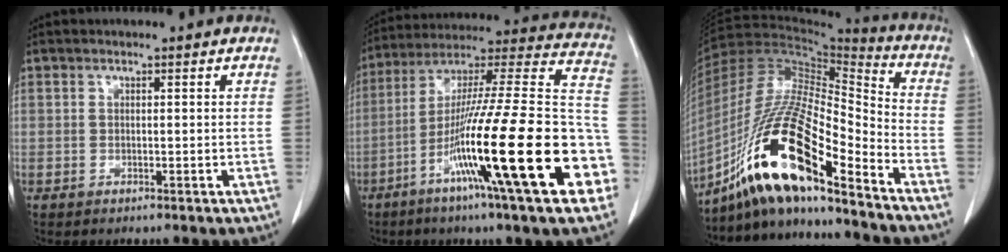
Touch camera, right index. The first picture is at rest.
{"total": 31.6, "force": [-11.1, 2.2, 29.5], "torque": [-0.400, -0.029, -0.194]}
{"total": 19.6, "force": [-13.2, 2.8, 14.3], "torque": [-0.289, -0.009, -0.239]}